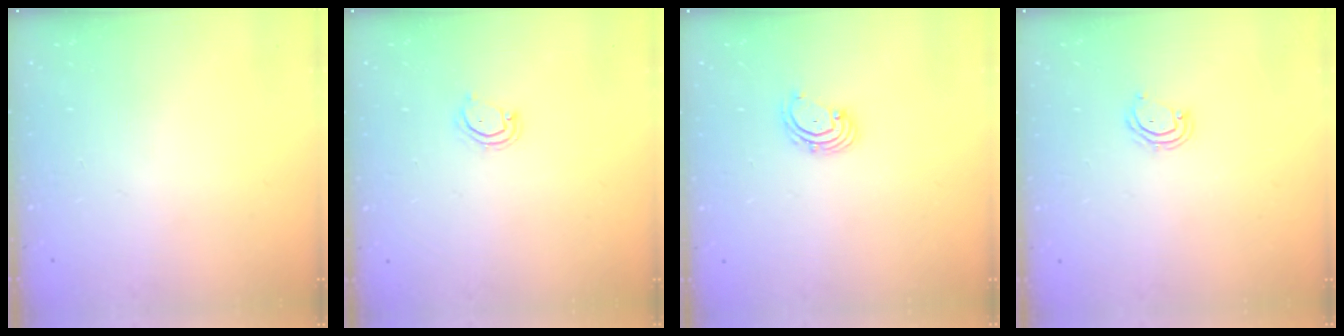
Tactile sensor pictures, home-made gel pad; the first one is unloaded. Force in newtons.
{"total": 3.9, "press": 3.9, "slide": 0.4}
{"total": 2.6, "press": 2.5, "slide": 0.6}
{"total": 4.2, "press": 4.2, "slide": 0.4}